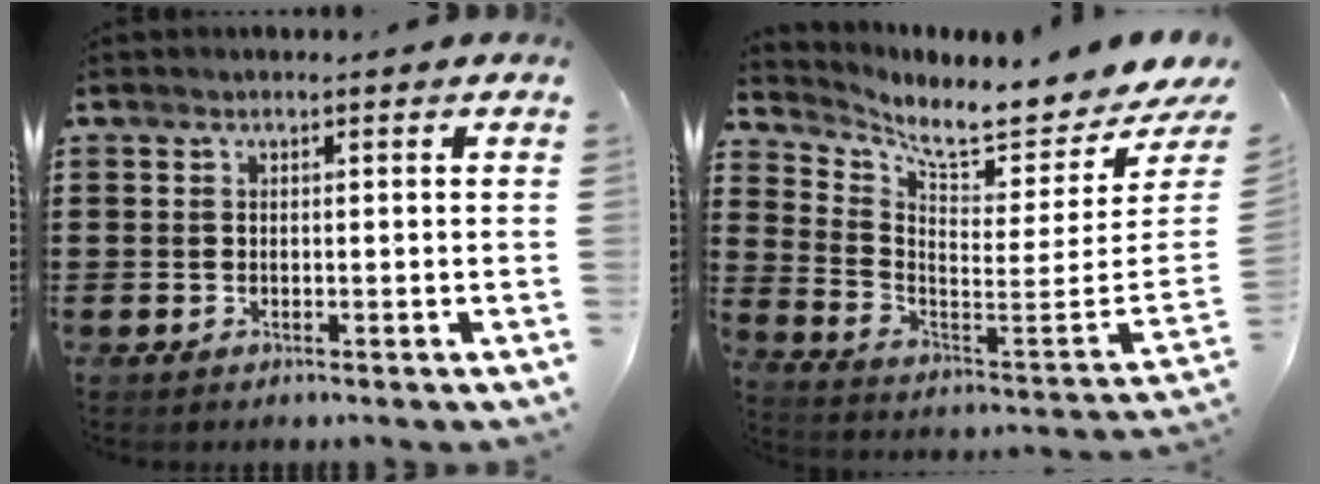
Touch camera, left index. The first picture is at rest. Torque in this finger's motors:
{"motor_torque": [0.00, -2.14, 0.49, 0.09]}